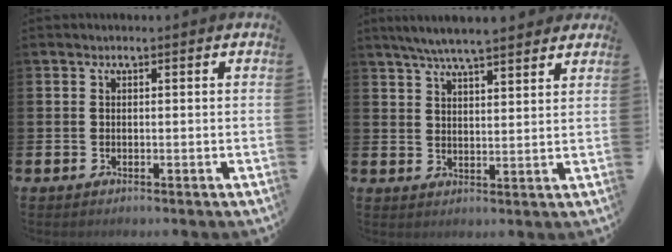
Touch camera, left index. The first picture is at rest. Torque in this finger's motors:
{"motor_torque": [1.03, -1.11, 1.02, 0.21]}